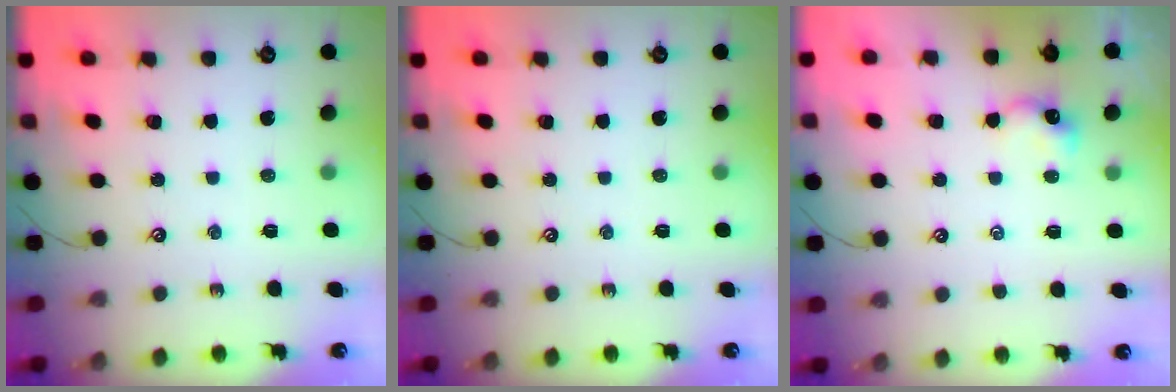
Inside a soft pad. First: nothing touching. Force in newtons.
{"total": 0.0}
{"total": 0.7, "press": 0.7, "slide": 0.1}